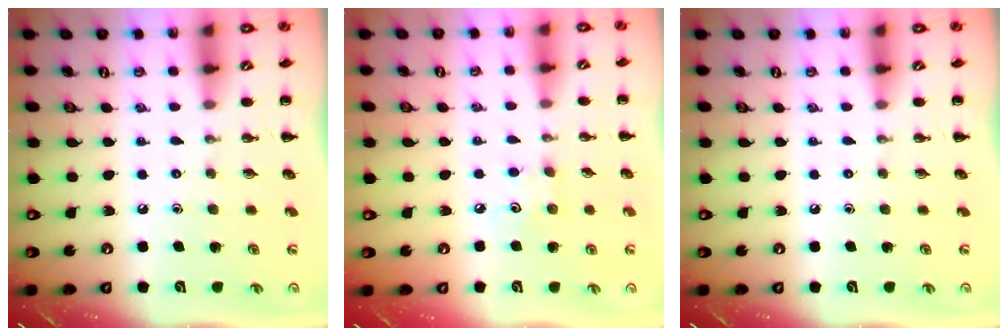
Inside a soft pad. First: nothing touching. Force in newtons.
{"total": 4.0, "press": 3.9, "slide": 0.9}
{"total": 0.0}